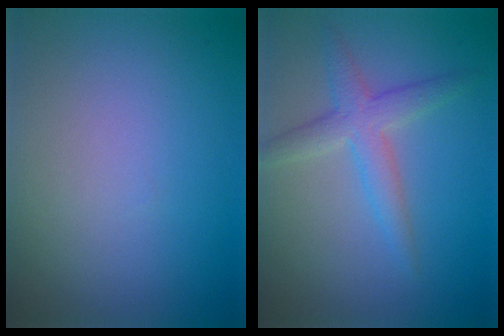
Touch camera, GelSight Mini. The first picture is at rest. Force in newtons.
{"total": 3.2, "press": 3.2, "slide": 0.2}